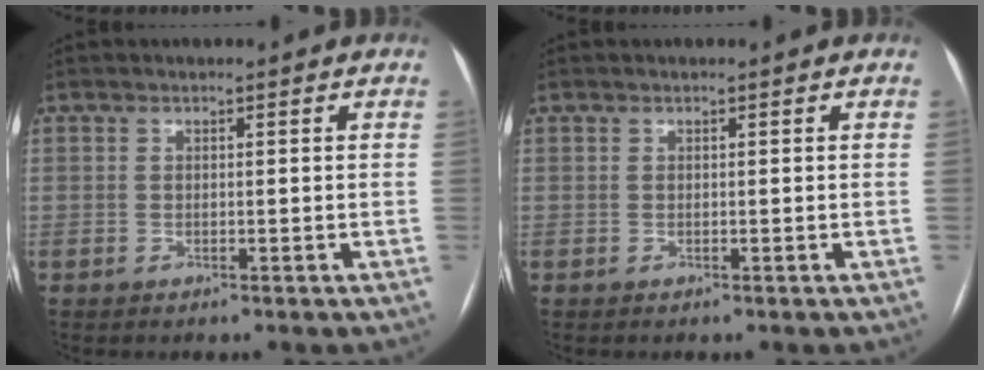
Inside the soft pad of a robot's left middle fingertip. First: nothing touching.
{"total": 0.0}